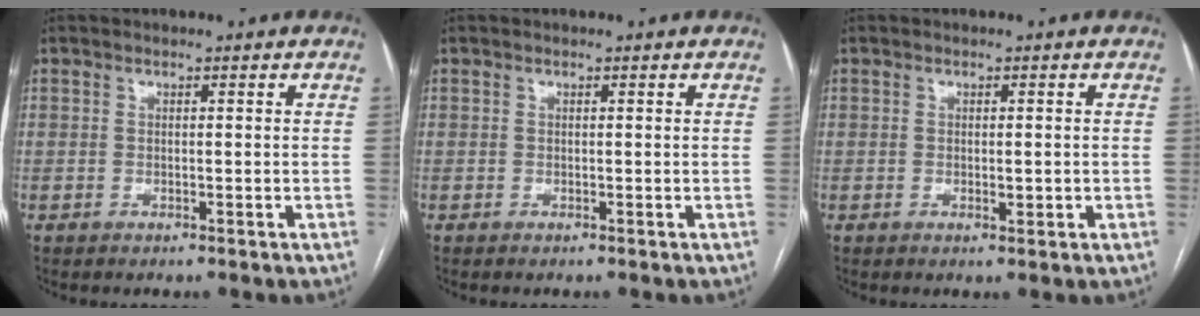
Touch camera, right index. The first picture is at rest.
{"total": 0.0}
{"total": 1.5, "force": [-0.2, 0.4, 1.4], "torque": [-0.024, -0.004, 0.000]}